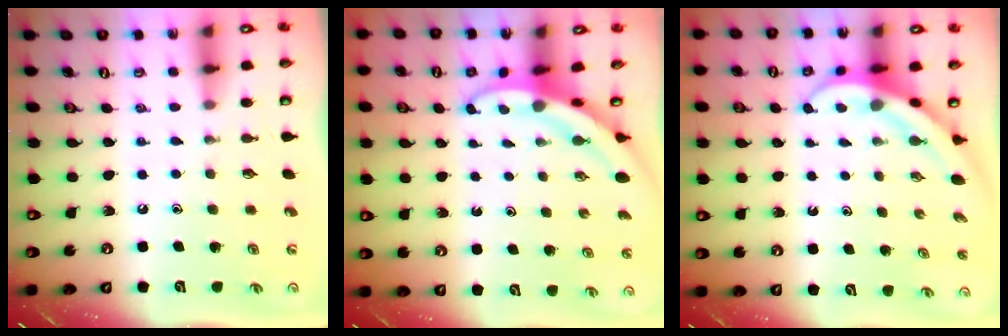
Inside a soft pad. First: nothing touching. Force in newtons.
{"total": 3.3, "press": 3.3, "slide": 0.2}
{"total": 6.6, "press": 6.6, "slide": 0.5}